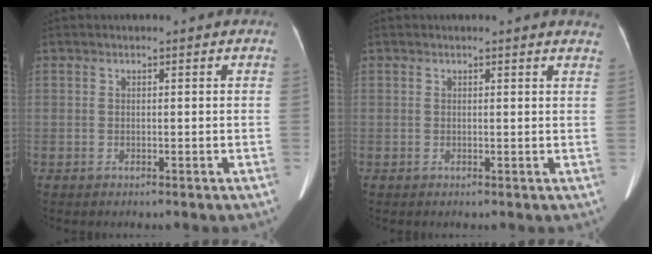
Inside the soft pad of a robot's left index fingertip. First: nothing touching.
{"total": 3.4, "force": [3.3, 0.4, 0.7], "torque": [-0.007, -0.011, 0.012]}